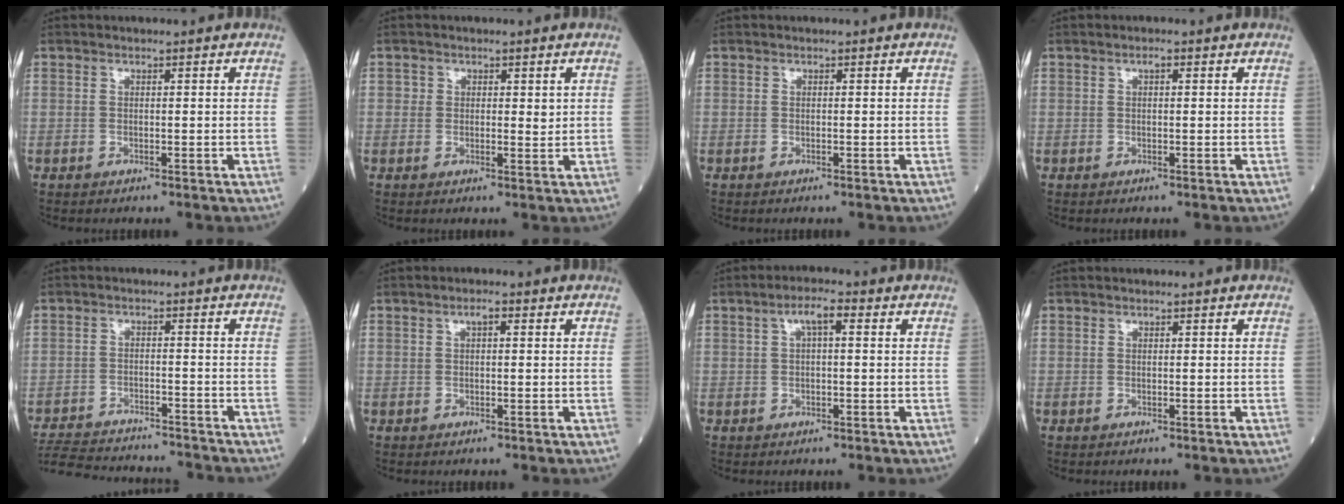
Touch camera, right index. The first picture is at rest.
{"total": 1.9, "force": [0.5, 1.3, 1.2], "torque": [-0.008, -0.003, 0.003]}
{"total": 0.0}
{"total": 0.8, "force": [0.3, 0.3, 0.7], "torque": [-0.013, 0.003, 0.004]}
{"total": 15.6, "force": [-14.6, 2.9, 4.7], "torque": [-0.109, -0.009, -0.211]}
{"total": 1.3, "force": [0.4, 0.4, 1.2], "torque": [-0.018, 0.004, 0.006]}
{"total": 3.5, "force": [1.0, 0.9, 3.2], "torque": [-0.059, 0.016, 0.017]}
{"total": 0.0}